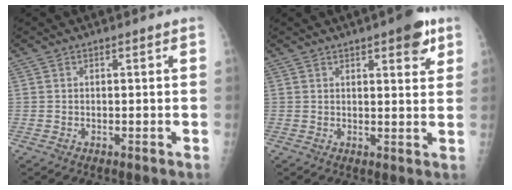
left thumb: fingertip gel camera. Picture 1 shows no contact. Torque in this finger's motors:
{"motor_torque": [0.97, 0.92, 0.57, -0.59, 0.17]}